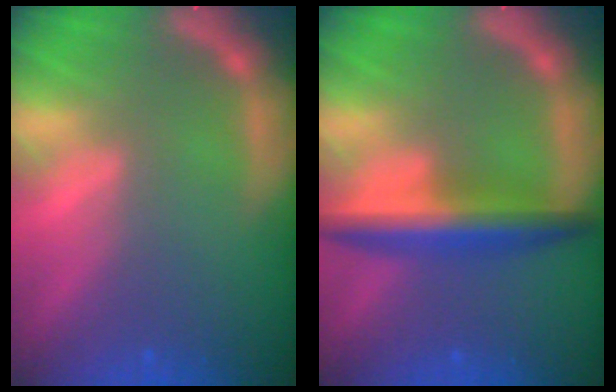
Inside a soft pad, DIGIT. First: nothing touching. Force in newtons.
{"total": 5.5}